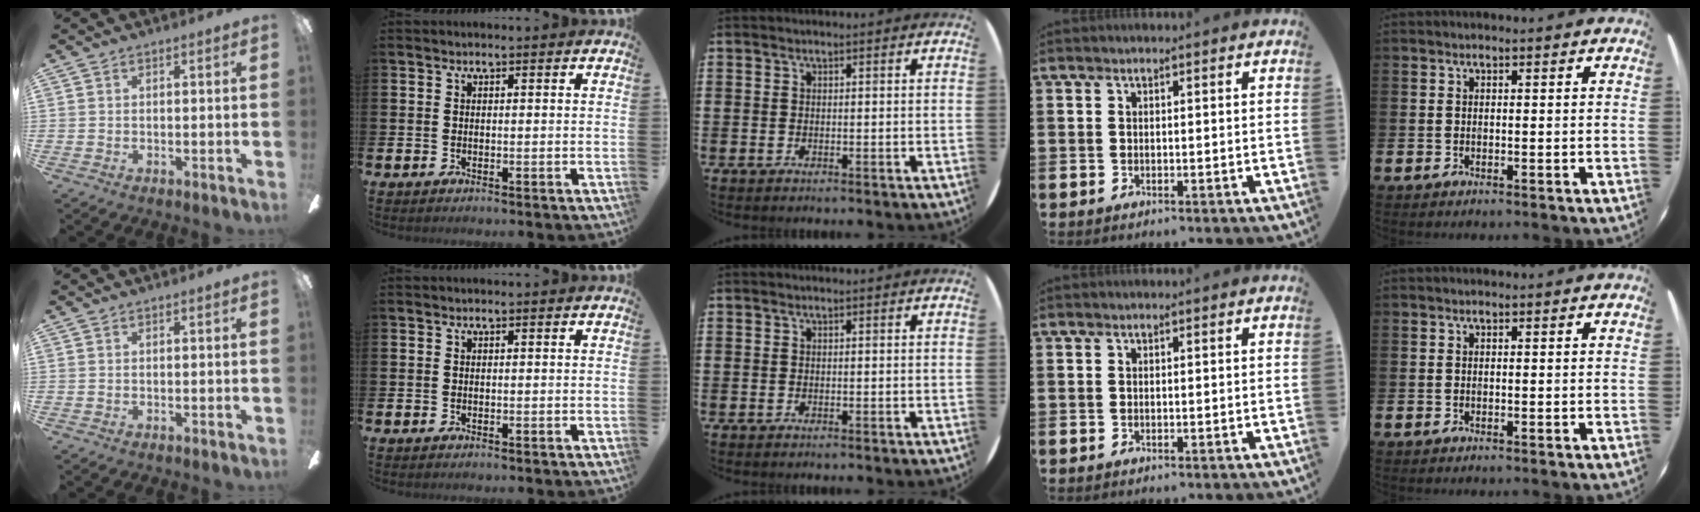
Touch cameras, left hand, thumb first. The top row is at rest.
{}